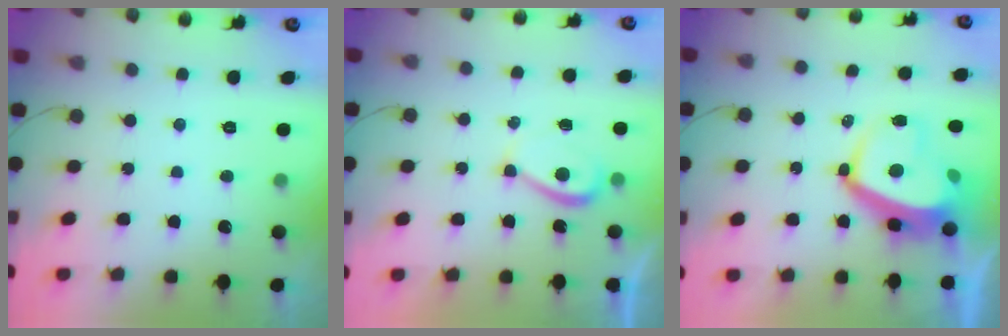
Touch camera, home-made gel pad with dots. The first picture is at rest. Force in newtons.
{"total": 3.6, "press": 3.5, "slide": 0.6}
{"total": 11.4, "press": 11.4, "slide": 1.3}